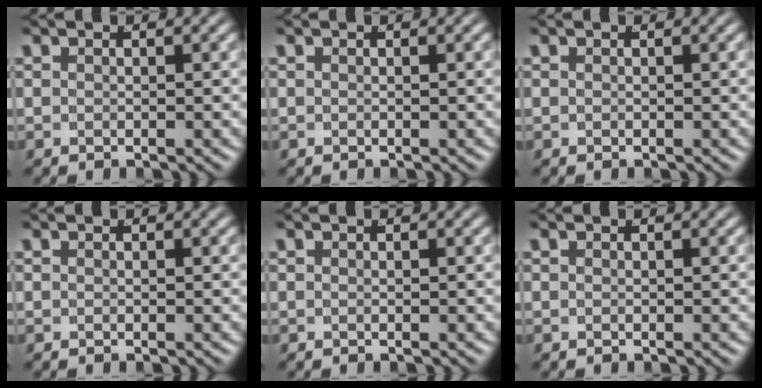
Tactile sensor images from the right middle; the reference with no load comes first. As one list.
[{"total": 0.0}, {"total": 0.0}, {"total": 0.0}, {"total": 0.0}, {"total": 0.0}]